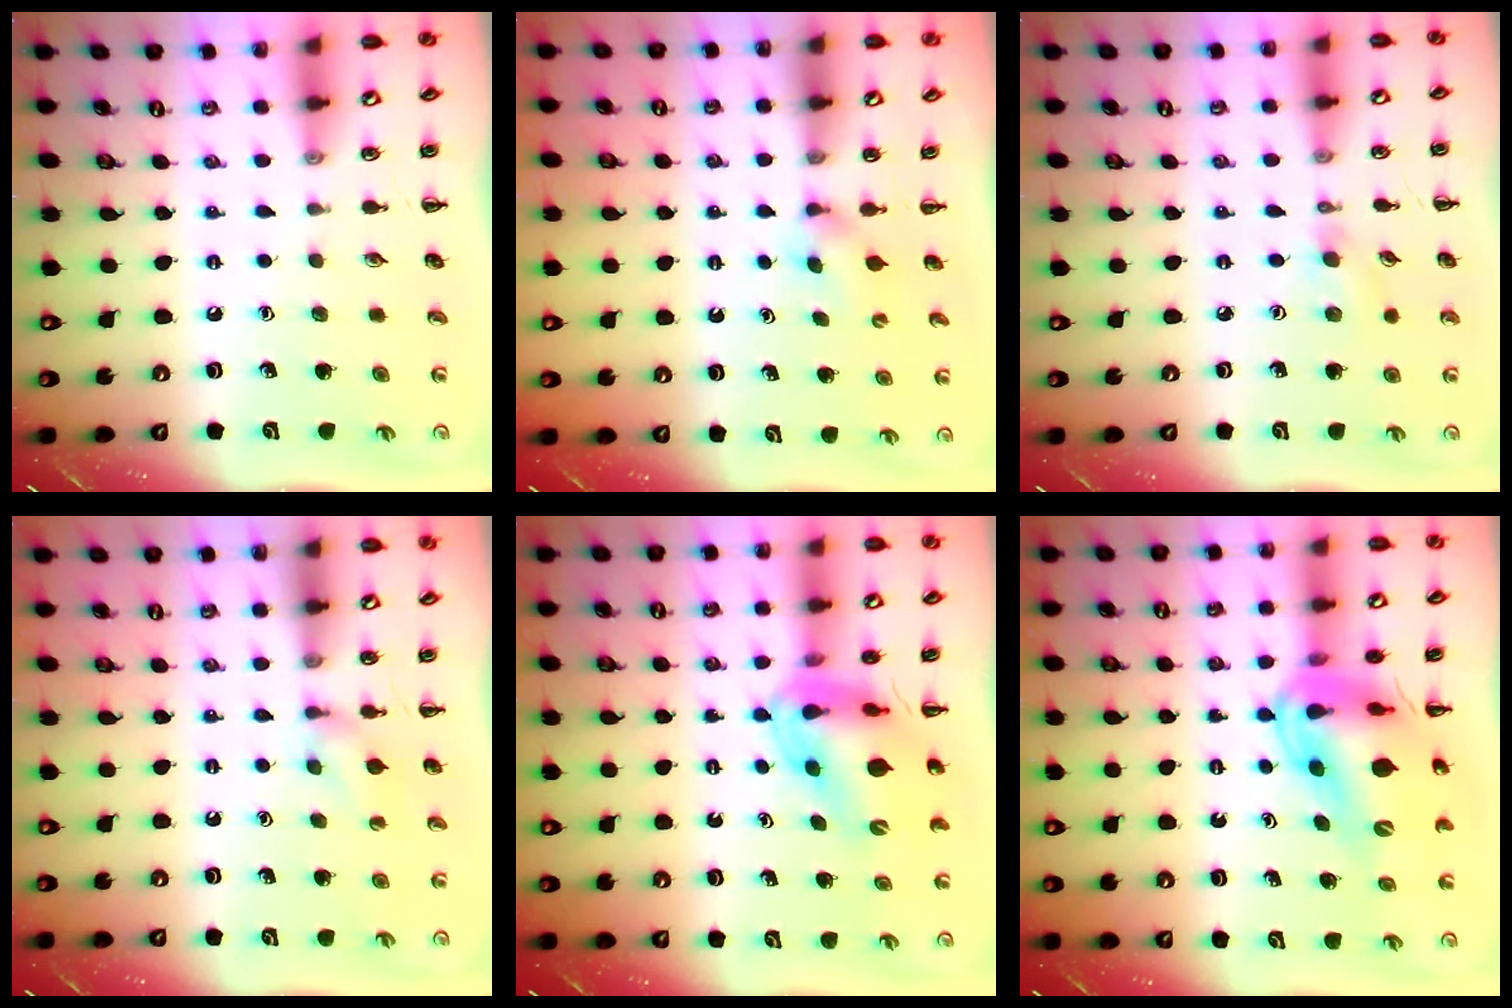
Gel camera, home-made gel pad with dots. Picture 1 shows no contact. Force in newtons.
{"total": 1.8, "press": 1.5, "slide": 1.0}
{"total": 4.0, "press": 3.7, "slide": 1.6}
{"total": 3.6, "press": 3.4, "slide": 1.1}
{"total": 11.8, "press": 11.2, "slide": 3.6}
{"total": 16.8, "press": 16.1, "slide": 5.1}